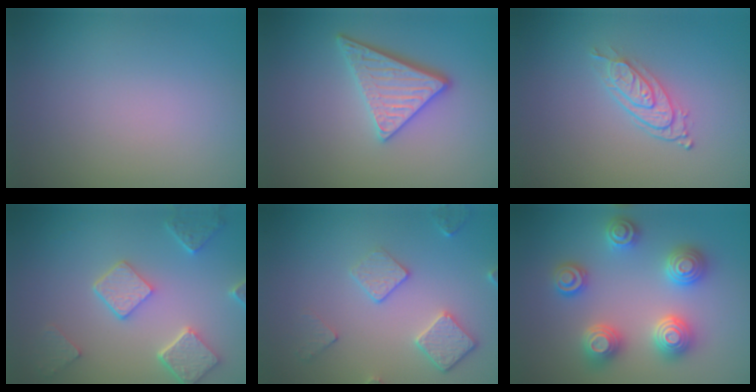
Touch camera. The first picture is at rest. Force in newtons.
{"total": 4.0, "press": 3.4, "slide": 2.1}
{"total": 2.7, "press": 2.1, "slide": 1.6}
{"total": 4.9, "press": 3.8, "slide": 3.0}
{"total": 3.7, "press": 3.2, "slide": 1.8}
{"total": 4.8, "press": 4.7, "slide": 0.6}